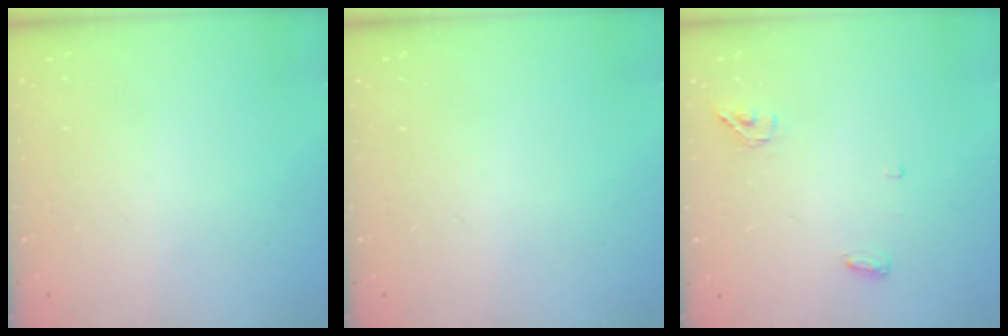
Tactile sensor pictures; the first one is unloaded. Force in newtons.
{"total": 0.0}
{"total": 4.4, "press": 4.3, "slide": 0.9}